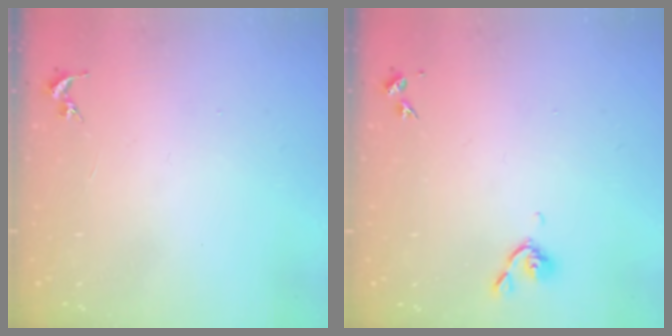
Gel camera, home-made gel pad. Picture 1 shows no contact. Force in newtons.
{"total": 5.3, "press": 5.2, "slide": 1.1}